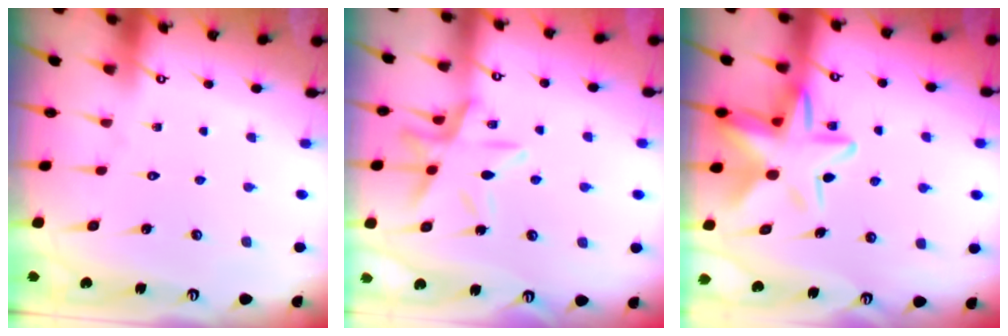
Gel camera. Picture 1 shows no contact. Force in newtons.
{"total": 12.8, "press": 12.7, "slide": 1.2}
{"total": 15.2, "press": 15.1, "slide": 1.3}